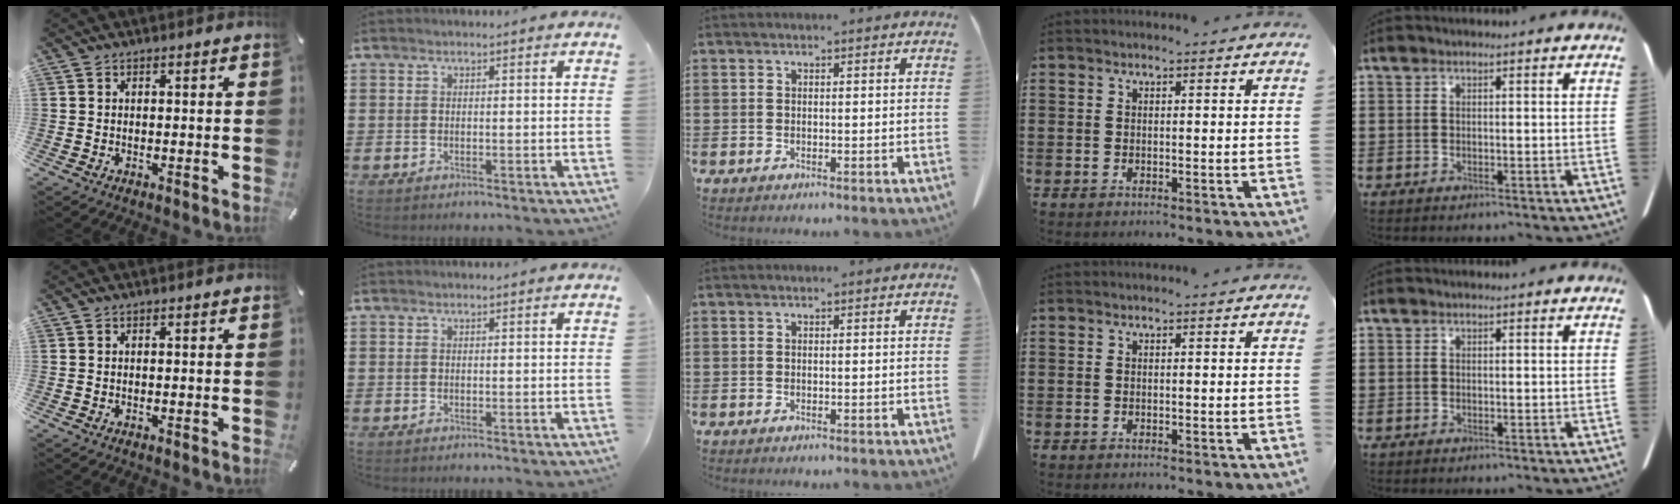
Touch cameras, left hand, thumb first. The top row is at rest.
{}